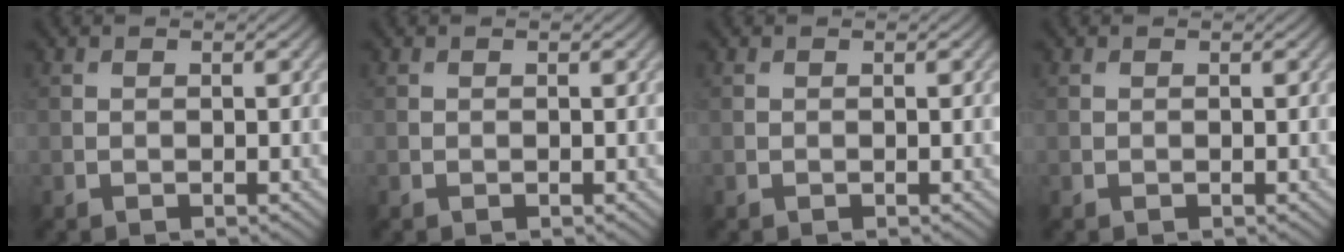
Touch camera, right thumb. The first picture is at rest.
{"total": 0.0}
{"total": 0.0}
{"total": 0.0}